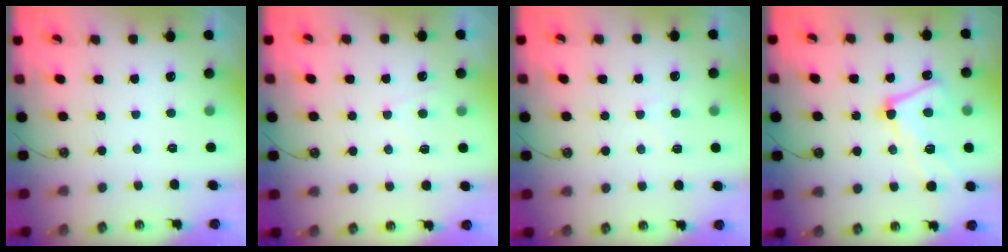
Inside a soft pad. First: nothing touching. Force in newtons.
{"total": 1.6, "press": 1.5, "slide": 0.4}
{"total": 1.9, "press": 1.8, "slide": 0.3}
{"total": 9.4, "press": 9.3, "slide": 1.3}